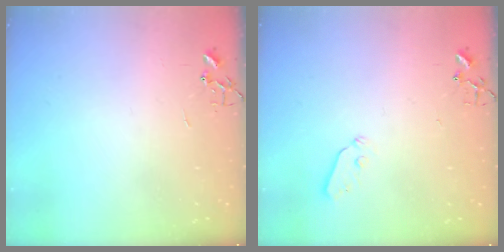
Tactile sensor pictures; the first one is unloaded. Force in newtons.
{"total": 4.4, "press": 4.3, "slide": 0.8}